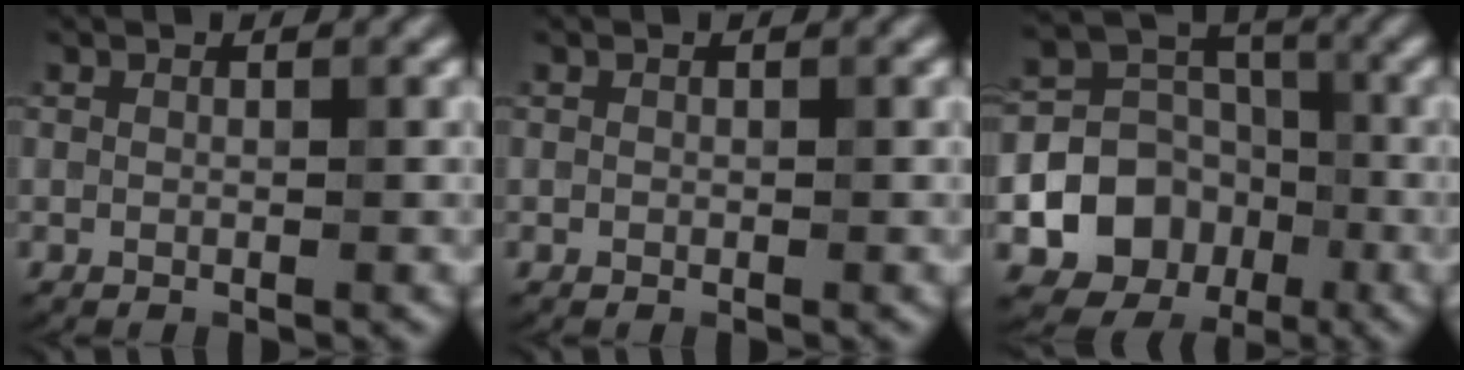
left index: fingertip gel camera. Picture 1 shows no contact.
{"total": 0.0}
{"total": 8.4, "force": [-2.9, 7.2, 3.2], "torque": [-0.030, -0.005, -0.073]}